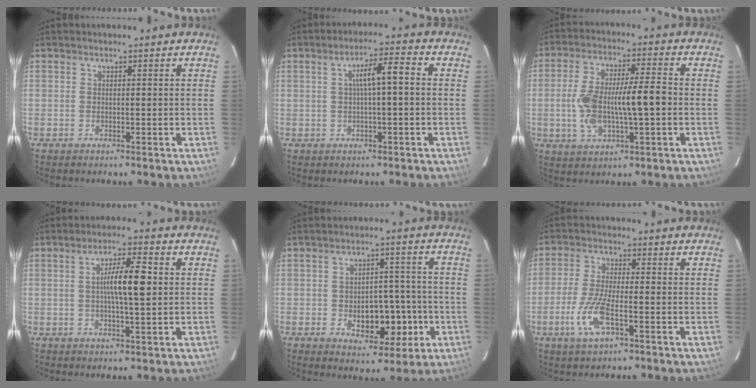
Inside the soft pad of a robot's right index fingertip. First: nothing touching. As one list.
[{"total": 5.5, "force": [0.6, 0.6, 5.5], "torque": [-0.093, 0.019, 0.009]}, {"total": 11.9, "force": [-1.3, 2.8, 11.5], "torque": [-0.223, 0.017, -0.018]}, {"total": 7.2, "force": [0.6, 0.8, 7.2], "torque": [-0.126, 0.010, 0.007]}, {"total": 9.5, "force": [-2.7, 5.3, 7.5], "torque": [-0.094, 0.020, -0.028]}, {"total": 7.6, "force": [-3.2, 1.6, 6.7], "torque": [-0.145, -0.010, -0.061]}]